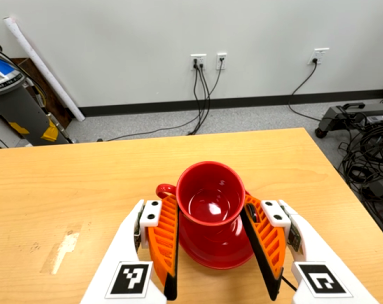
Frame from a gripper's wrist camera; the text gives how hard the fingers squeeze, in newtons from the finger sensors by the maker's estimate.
{"total": 2.6, "left": 2.3, "right": 2.9}